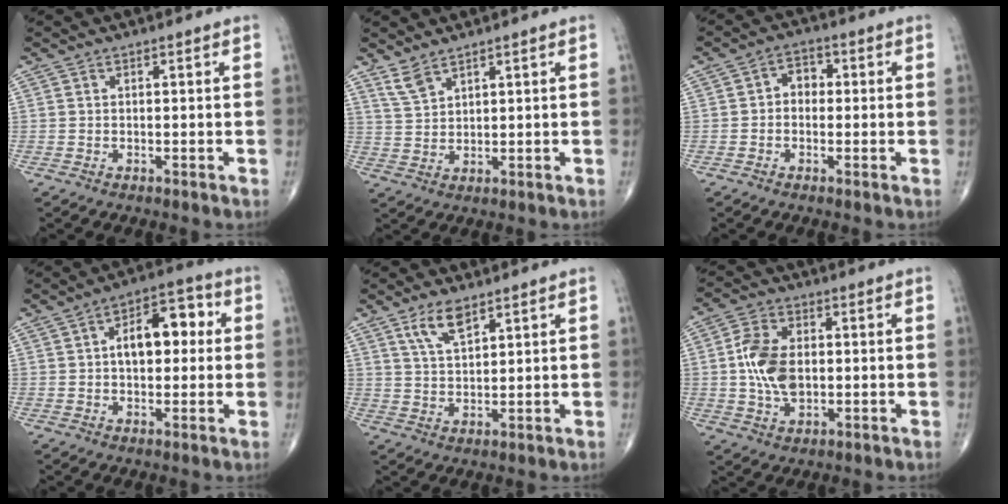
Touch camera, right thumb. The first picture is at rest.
{"total": 3.6, "force": [3.0, 1.2, 1.7], "torque": [-0.035, -0.015, 0.067]}
{"total": 3.9, "force": [0.0, 3.0, 2.4], "torque": [-0.014, 0.018, -0.011]}
{"total": 10.9, "force": [1.7, 6.1, 8.8], "torque": [-0.107, 0.025, 0.019]}
{"total": 6.1, "force": [3.8, 2.4, 4.2], "torque": [-0.074, -0.020, 0.075]}
{"total": 10.0, "force": [0.2, 6.3, 7.7], "torque": [-0.144, 0.003, 0.005]}